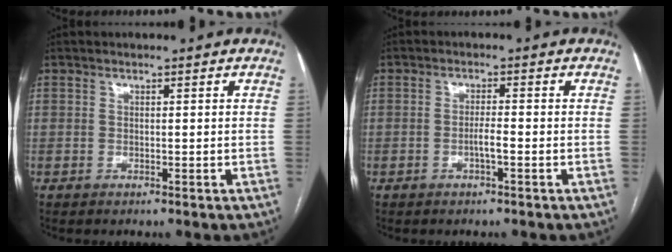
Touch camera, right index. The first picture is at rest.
{"total": 2.1, "force": [-0.8, 0.1, 2.0], "torque": [-0.034, 0.002, -0.015]}